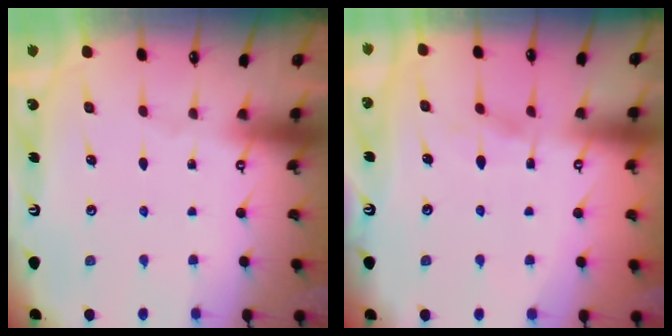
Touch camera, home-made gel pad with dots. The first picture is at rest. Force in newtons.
{"total": 3.7, "press": 3.7, "slide": 0.4}